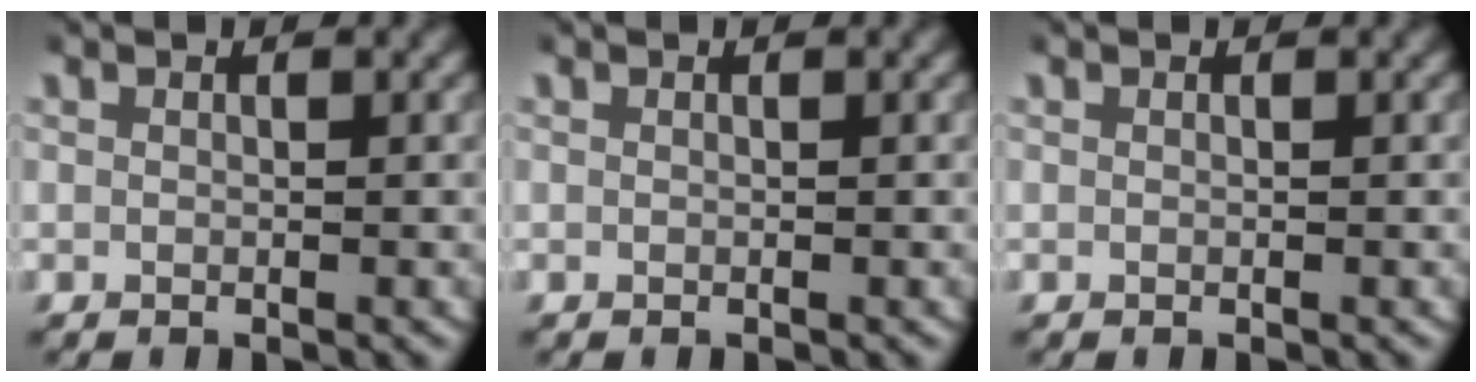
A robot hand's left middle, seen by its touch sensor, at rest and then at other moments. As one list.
[{"total": 0.0}, {"total": 0.0}]